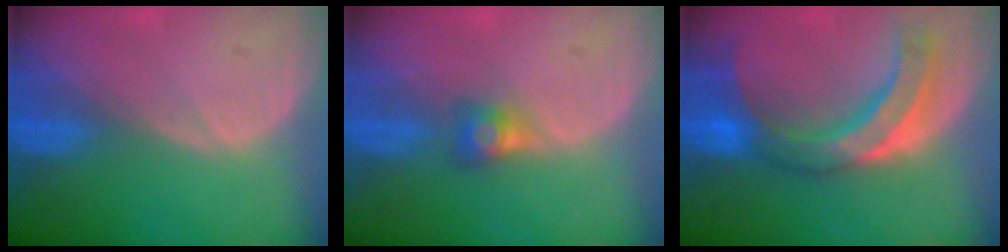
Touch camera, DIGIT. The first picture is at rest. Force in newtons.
{"total": 2.7, "press": 2.5, "slide": 0.9}
{"total": 9.8, "press": 9.4, "slide": 2.9}